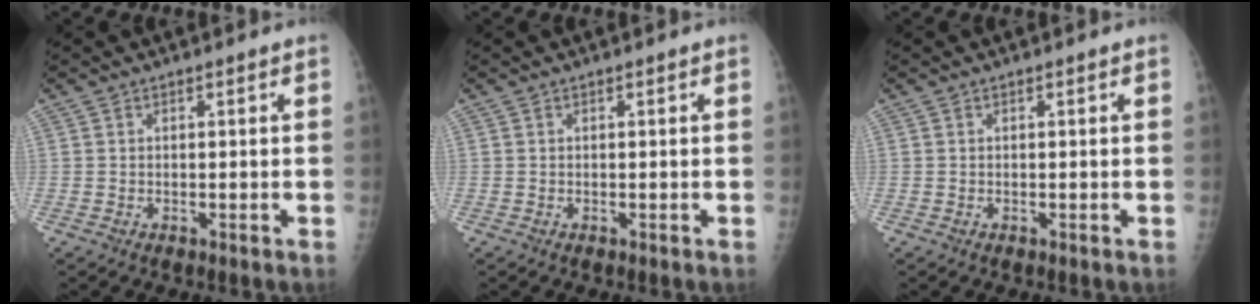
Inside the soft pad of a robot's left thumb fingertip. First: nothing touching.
{"total": 0.0}
{"total": 0.0}